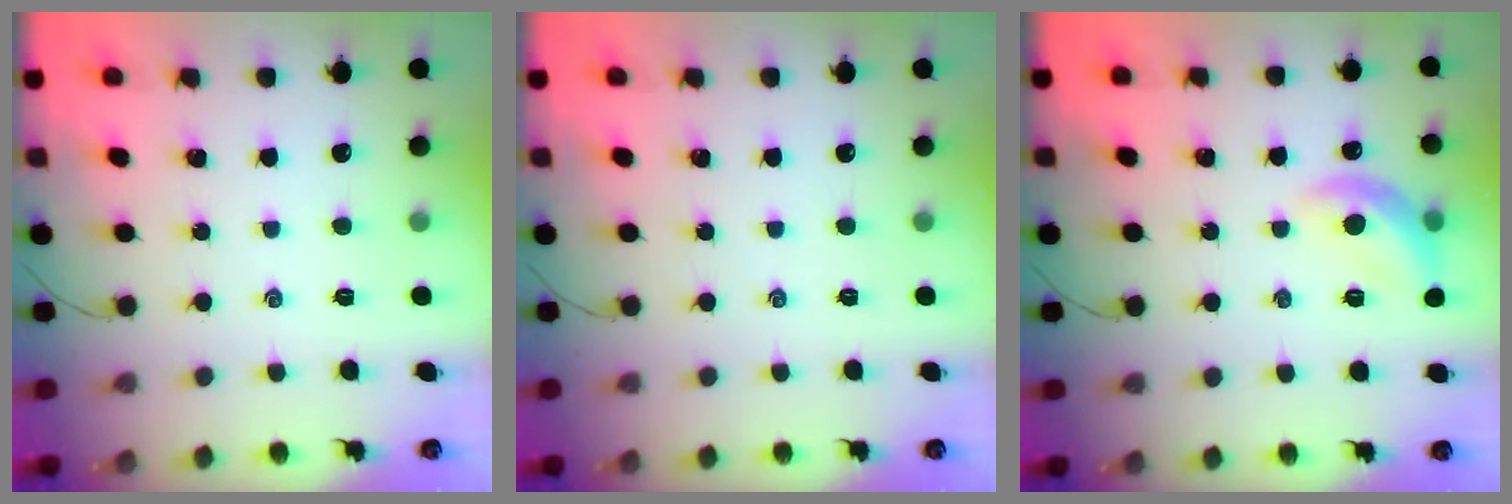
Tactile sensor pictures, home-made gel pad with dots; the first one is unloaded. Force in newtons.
{"total": 0.0}
{"total": 11.4, "press": 11.4, "slide": 1.2}